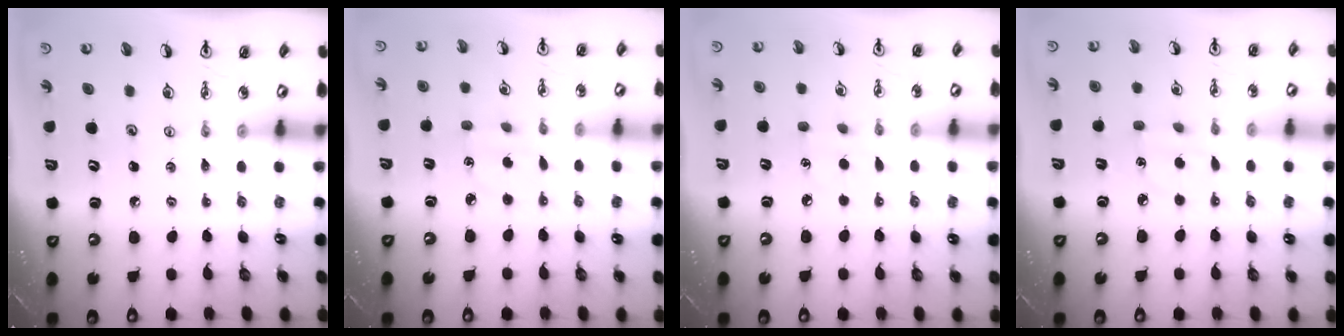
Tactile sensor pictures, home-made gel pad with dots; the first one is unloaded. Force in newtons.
{"total": 3.0, "press": 2.8, "slide": 0.8}
{"total": 4.5, "press": 4.4, "slide": 0.6}
{"total": 4.4, "press": 4.3, "slide": 0.6}